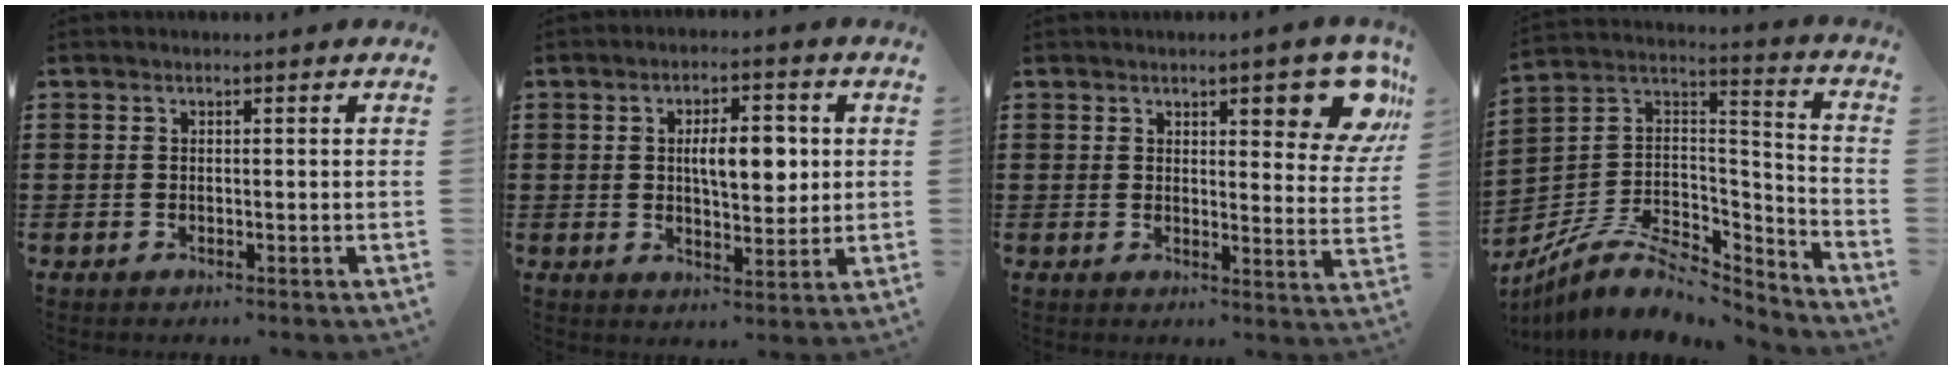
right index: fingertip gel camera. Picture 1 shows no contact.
{"total": 7.0, "force": [1.0, 3.0, 6.3], "torque": [-0.098, 0.002, 0.008]}
{"total": 9.0, "force": [4.9, 2.8, 7.1], "torque": [-0.095, -0.013, 0.078]}
{"total": 9.4, "force": [-6.3, 4.6, 5.2], "torque": [-0.107, 0.013, -0.119]}